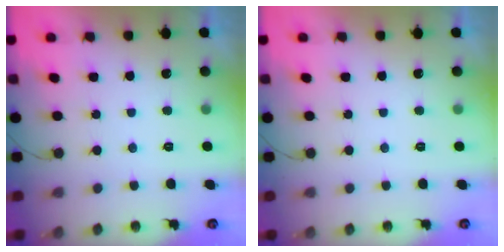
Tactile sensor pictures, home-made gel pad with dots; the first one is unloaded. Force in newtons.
{"total": 0.0}